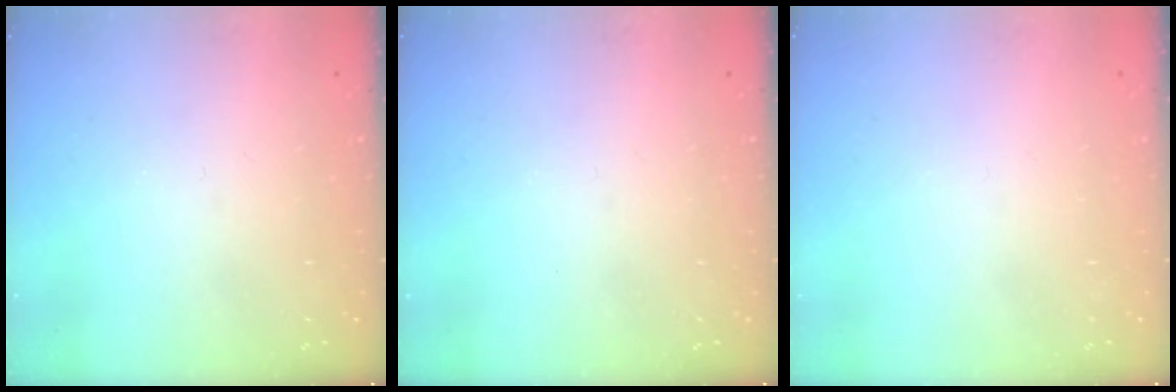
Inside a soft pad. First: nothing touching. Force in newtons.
{"total": 0.0}
{"total": 1.6, "press": 1.6, "slide": 0.1}